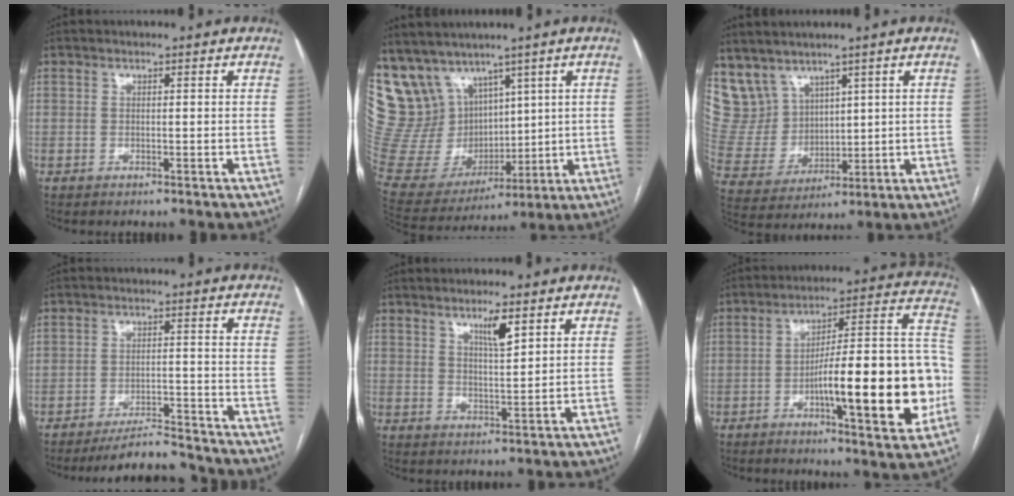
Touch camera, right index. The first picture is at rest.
{"total": 21.2, "force": [11.9, 15.0, 9.3], "torque": [-0.231, 0.058, 0.256]}
{"total": 8.4, "force": [6.3, 5.1, 2.1], "torque": [-0.068, 0.018, 0.153]}
{"total": 6.8, "force": [-6.7, 0.6, 0.9], "torque": [-0.011, 0.004, -0.112]}
{"total": 4.1, "force": [2.5, 0.5, 3.2], "torque": [-0.055, -0.006, 0.044]}
{"total": 22.6, "force": [-5.6, 3.6, 21.6], "torque": [-0.263, 0.025, -0.075]}